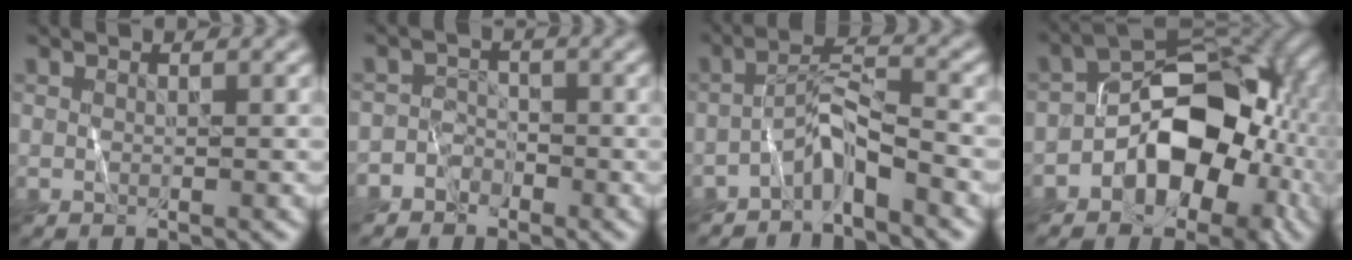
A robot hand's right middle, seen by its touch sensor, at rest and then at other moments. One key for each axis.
{"total": 1.8, "fx": -1.3, "fy": 1.1, "fz": -0.4, "tx": 0.015, "ty": 0.017, "tz": -0.026}
{"total": 3.0, "fx": -2.2, "fy": 0.4, "fz": 2.0, "tx": -0.039, "ty": 0.023, "tz": -0.046}
{"total": 9.5, "fx": -3.2, "fy": 6.1, "fz": 6.5, "tx": -0.083, "ty": 0.021, "tz": -0.061}